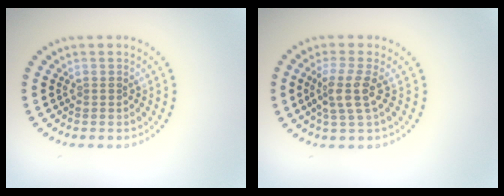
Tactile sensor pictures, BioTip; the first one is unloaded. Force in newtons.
{"total": 3.0, "press": 2.3, "slide": 1.9}